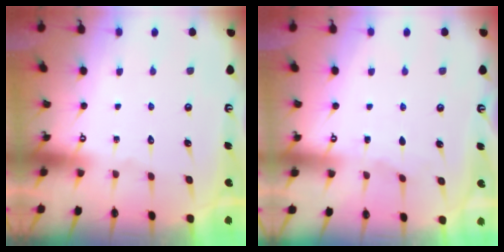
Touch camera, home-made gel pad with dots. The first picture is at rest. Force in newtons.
{"total": 1.6, "press": 1.6, "slide": 0.3}